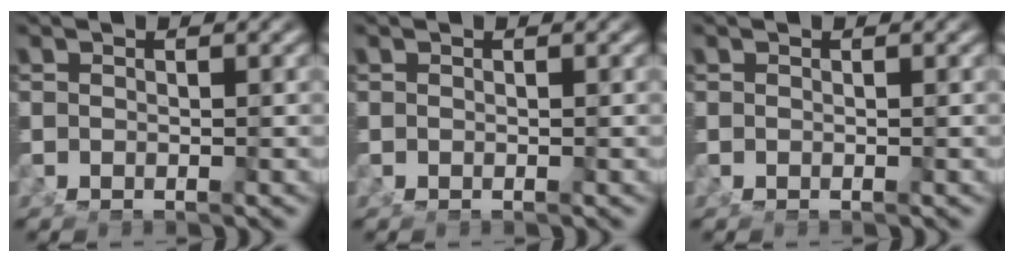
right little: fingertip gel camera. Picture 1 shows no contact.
{"total": 0.0}
{"total": 0.0}